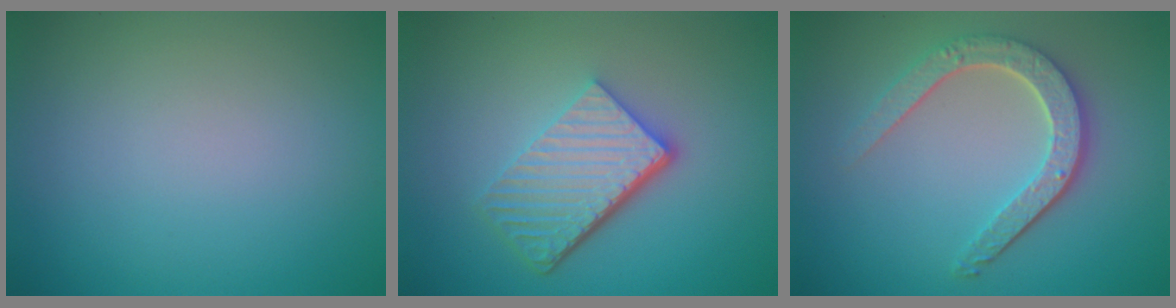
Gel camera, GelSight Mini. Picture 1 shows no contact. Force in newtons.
{"total": 5.8, "press": 4.0, "slide": 4.3}
{"total": 4.6, "press": 3.7, "slide": 2.8}